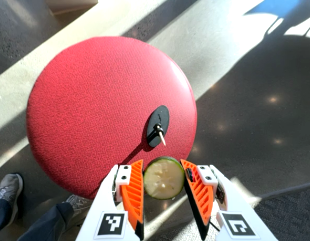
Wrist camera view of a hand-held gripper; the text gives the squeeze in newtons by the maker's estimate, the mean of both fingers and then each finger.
{"total": 10.0, "left": 10.1, "right": 10.0}